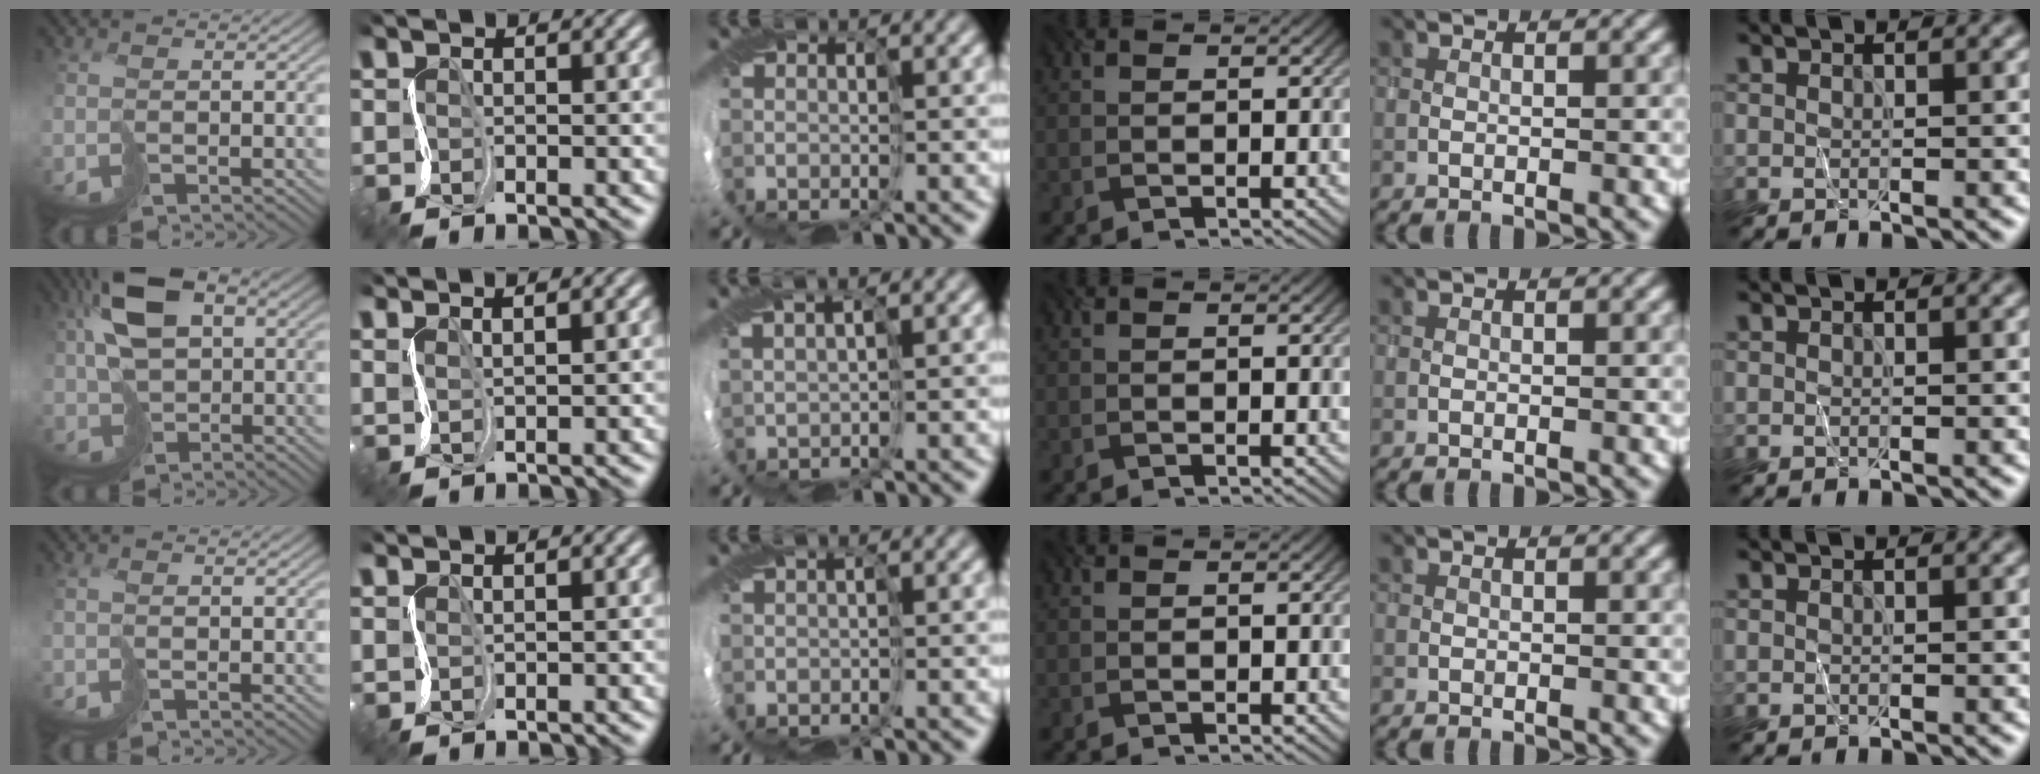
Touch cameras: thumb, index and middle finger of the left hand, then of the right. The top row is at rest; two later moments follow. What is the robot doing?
{"motion": "cut", "object": "receipt paper"}